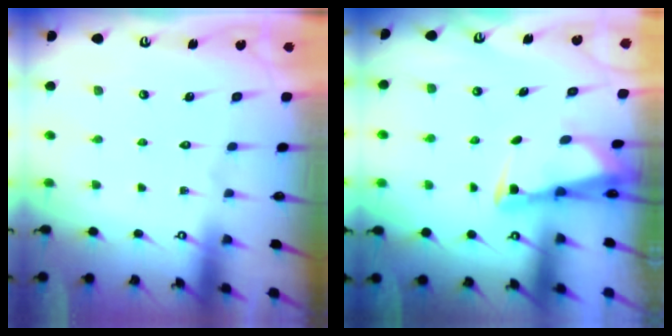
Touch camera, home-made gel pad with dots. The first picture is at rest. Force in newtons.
{"total": 2.4, "press": 2.3, "slide": 0.5}